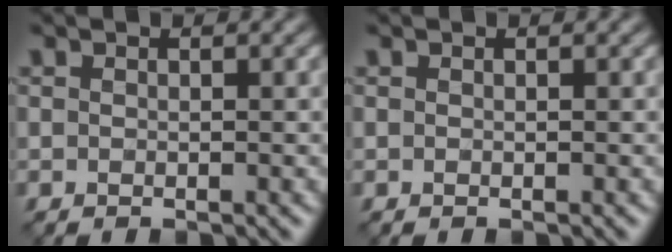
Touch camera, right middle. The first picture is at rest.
{"total": 0.0}